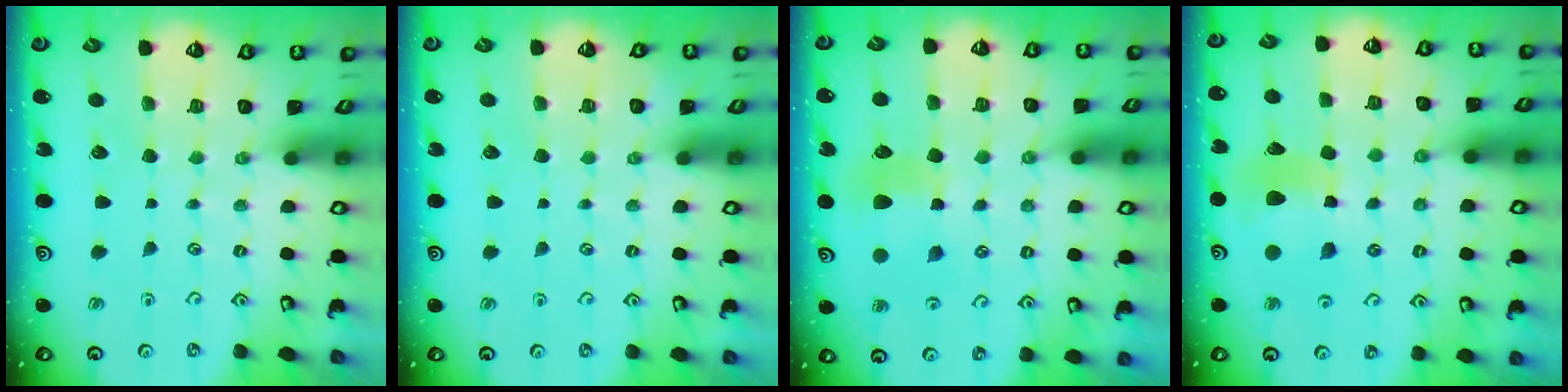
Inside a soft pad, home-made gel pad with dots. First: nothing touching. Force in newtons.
{"total": 0.0}
{"total": 7.9, "press": 7.9, "slide": 0.5}
{"total": 11.2, "press": 11.1, "slide": 1.2}